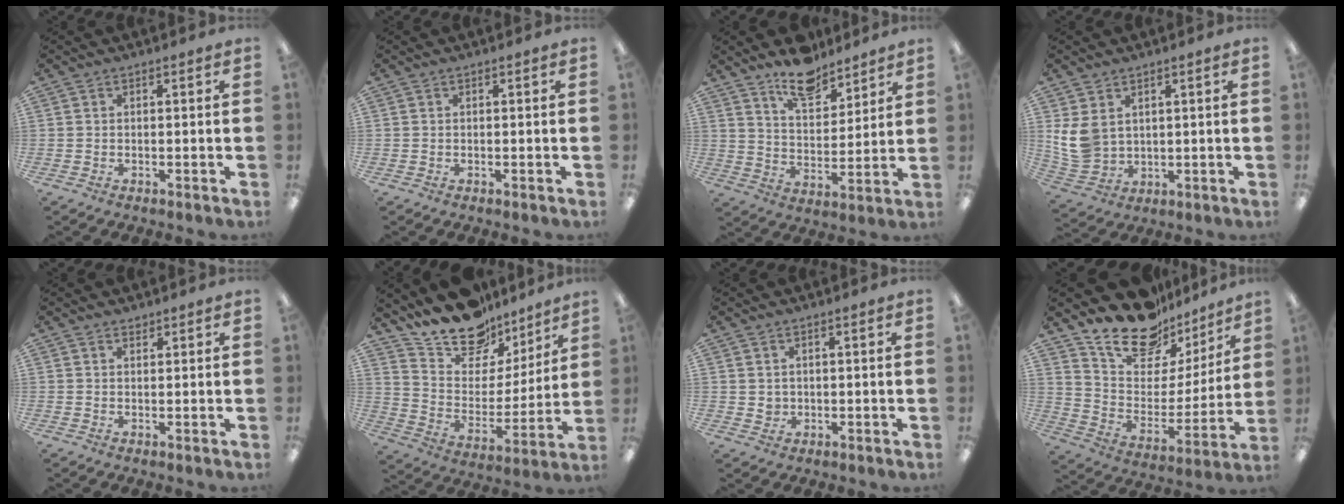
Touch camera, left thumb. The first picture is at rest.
{"total": 0.0}
{"total": 11.4, "force": [9.6, 4.7, 4.1], "torque": [-0.055, -0.063, 0.173]}
{"total": 7.8, "force": [3.1, 5.9, 3.9], "torque": [-0.103, -0.005, 0.064]}
{"total": 1.2, "force": [1.1, 0.3, 0.1], "torque": [-0.002, -0.002, 0.022]}
{"total": 17.3, "force": [15.1, 7.5, 3.8], "torque": [-0.083, -0.128, 0.274]}
{"total": 1.8, "force": [1.1, 1.4, 0.4], "torque": [-0.002, -0.001, 0.017]}
{"total": 18.9, "force": [15.9, 8.5, 5.5], "torque": [-0.110, -0.121, 0.285]}